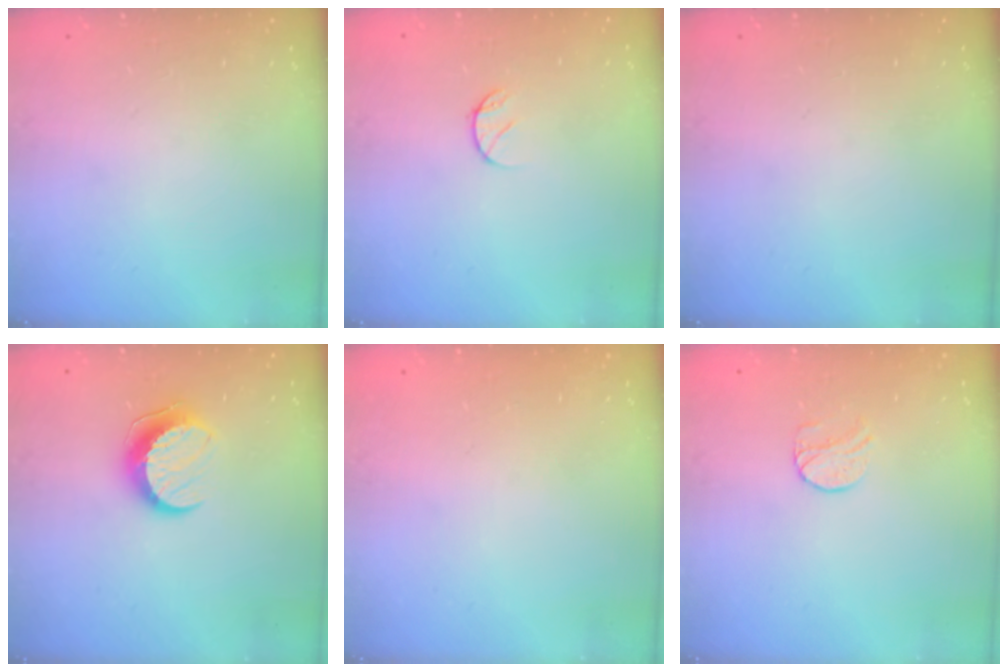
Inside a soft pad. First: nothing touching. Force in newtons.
{"total": 4.3, "press": 4.3, "slide": 0.3}
{"total": 0.0}
{"total": 9.7, "press": 9.7, "slide": 0.5}
{"total": 0.6, "press": 0.6, "slide": 0.0}
{"total": 7.2, "press": 7.2, "slide": 0.7}